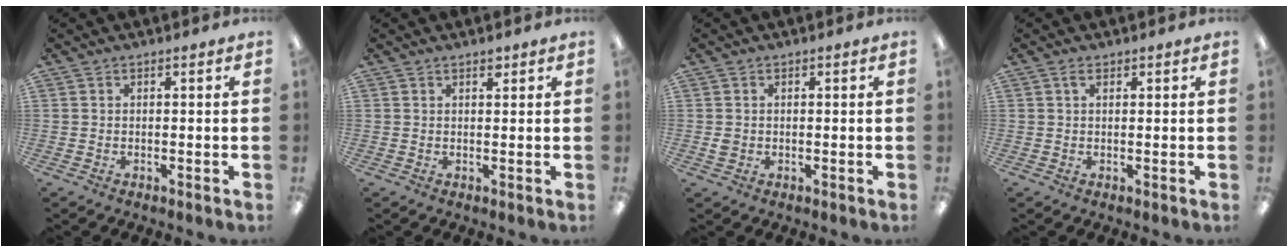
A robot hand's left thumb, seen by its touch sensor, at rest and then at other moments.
{"total": 1.0, "force": [0.9, 0.4, 0.2], "torque": [0.001, -0.003, 0.015]}
{"total": 1.5, "force": [-0.2, 1.5, 0.2], "torque": [0.003, 0.002, -0.006]}
{"total": 1.4, "force": [0.7, 0.9, 0.8], "torque": [-0.021, 0.003, 0.013]}